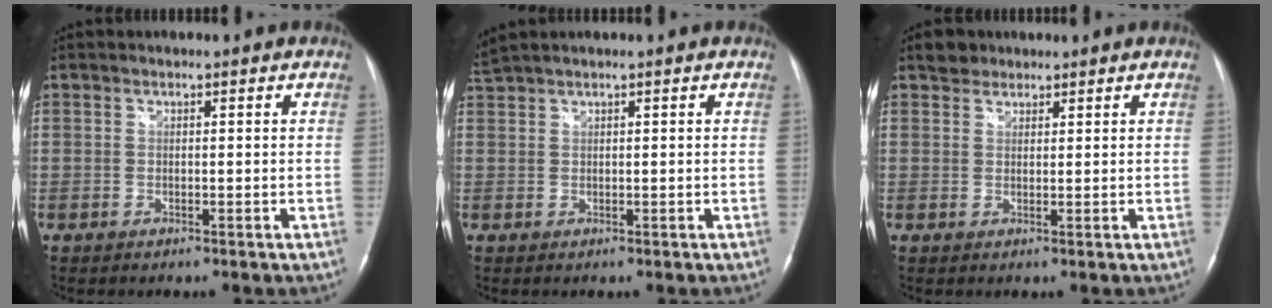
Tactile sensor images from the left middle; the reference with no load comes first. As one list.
[{"total": 2.1, "force": [1.8, -0.2, 1.1], "torque": [-0.027, 0.027, 0.040]}, {"total": 2.3, "force": [1.8, 1.5, 0.1], "torque": [-0.003, 0.011, 0.027]}]